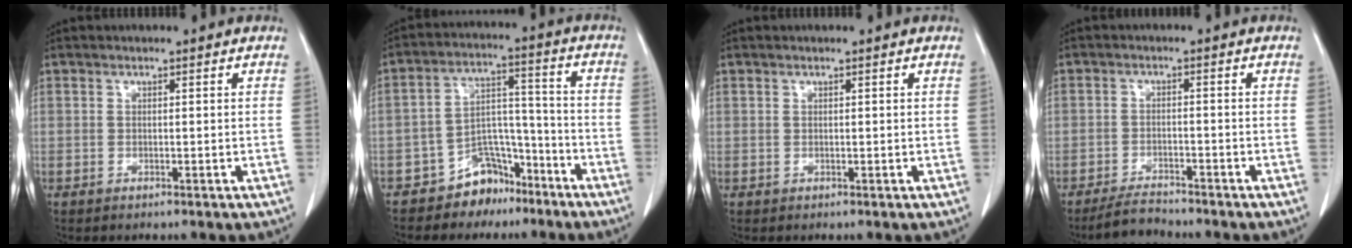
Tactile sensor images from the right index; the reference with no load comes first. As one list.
[{"total": 8.2, "force": [-6.2, 4.8, 2.6], "torque": [-0.038, 0.038, -0.104]}, {"total": 0.0}, {"total": 3.4, "force": [-3.3, 0.5, 0.6], "torque": [-0.014, -0.010, -0.059]}]